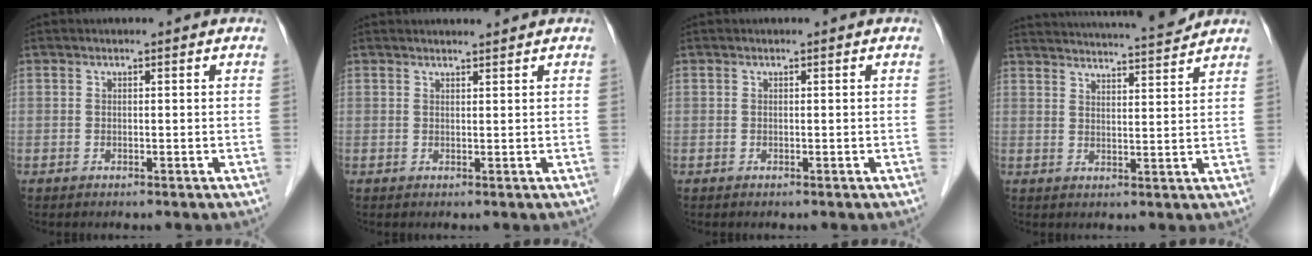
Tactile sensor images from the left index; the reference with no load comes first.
{"total": 2.1, "force": [2.1, -0.1, 0.3], "torque": [-0.006, 0.007, 0.031]}
{"total": 0.0}
{"total": 14.7, "force": [14.0, -0.2, 4.5], "torque": [-0.080, -0.001, 0.196]}